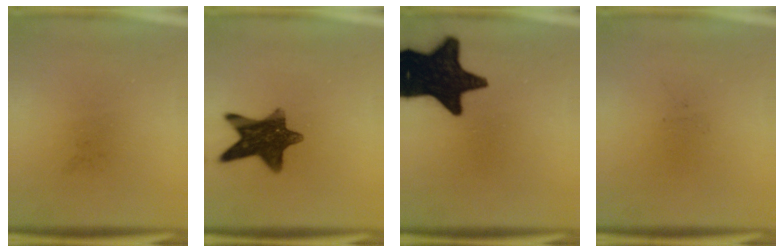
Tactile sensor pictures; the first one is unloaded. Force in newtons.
{"total": 11.9}
{"total": 19.6}
{"total": 0.0}